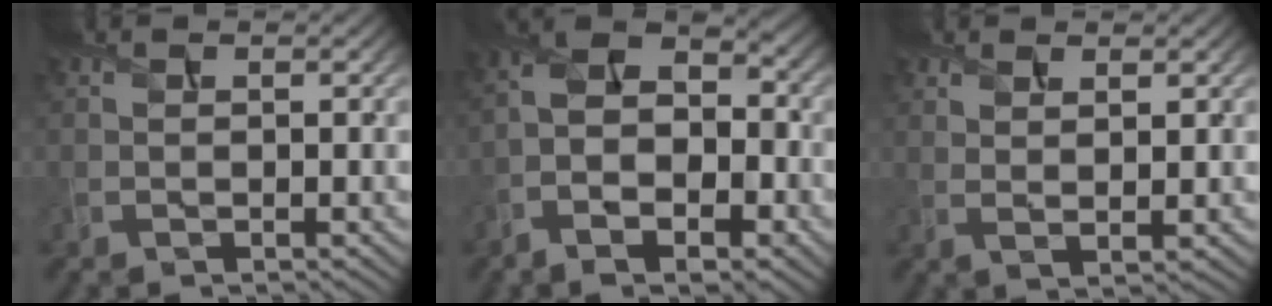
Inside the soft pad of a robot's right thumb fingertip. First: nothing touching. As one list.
[{"total": 9.9, "force": [-4.4, 5.7, 6.9], "torque": [-0.136, -0.020, -0.083]}, {"total": 2.3, "force": [1.4, 0.5, 1.7], "torque": [-0.035, -0.006, 0.031]}]